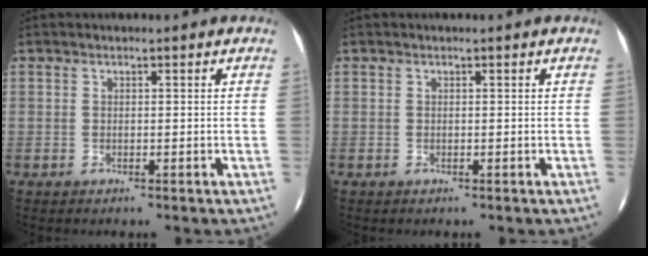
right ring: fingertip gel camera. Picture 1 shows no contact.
{"total": 0.0}